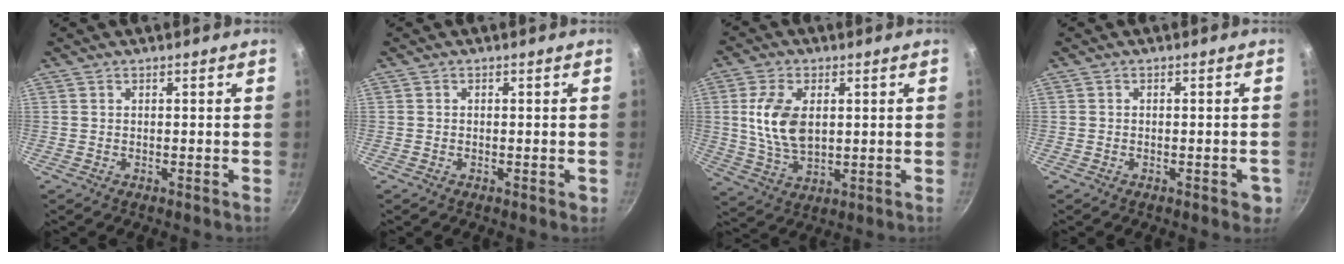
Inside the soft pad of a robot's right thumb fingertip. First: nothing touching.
{"total": 1.0, "force": [-0.4, 0.6, 0.7], "torque": [-0.008, 0.004, -0.008]}
{"total": 10.9, "force": [1.7, 6.5, 8.6], "torque": [-0.156, -0.011, 0.036]}
{"total": 3.1, "force": [-1.3, 1.4, 2.4], "torque": [-0.019, 0.008, -0.017]}